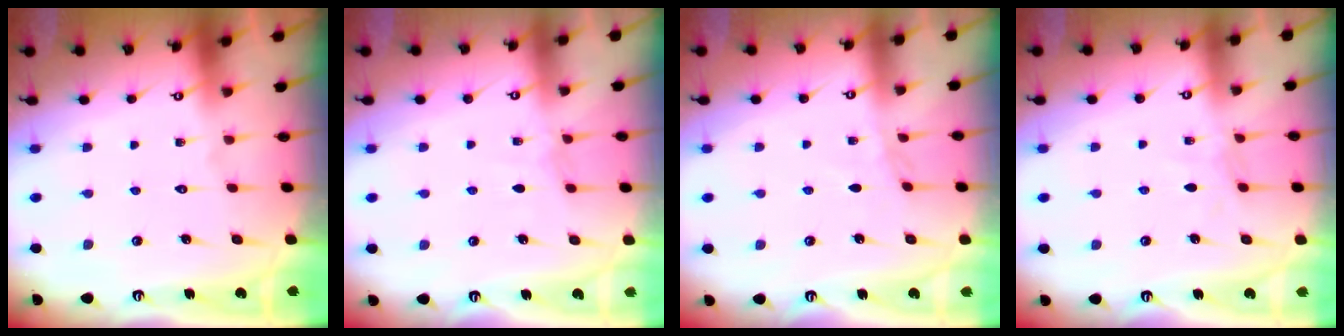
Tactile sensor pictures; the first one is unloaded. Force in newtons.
{"total": 2.5, "press": 2.5, "slide": 0.3}
{"total": 3.1, "press": 3.0, "slide": 0.5}
{"total": 3.6, "press": 3.6, "slide": 0.4}